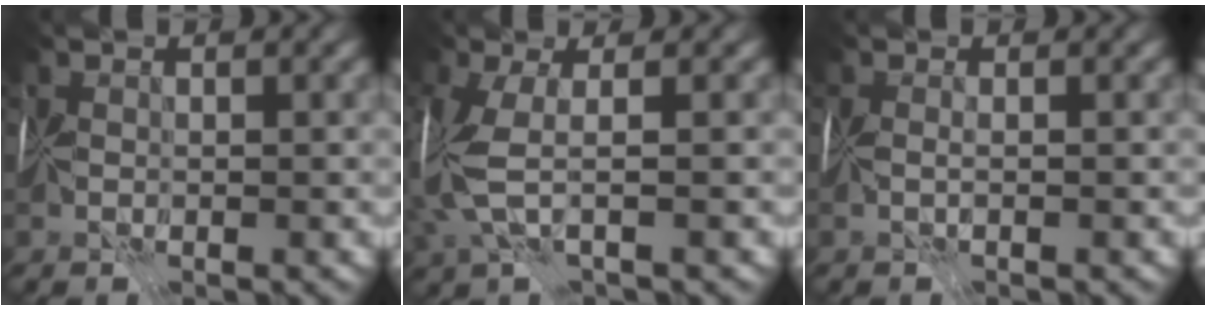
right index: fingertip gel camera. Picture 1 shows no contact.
{"total": 4.5, "force": [-0.1, 1.6, 4.2], "torque": [-0.112, 0.004, -0.005]}
{"total": 0.9, "force": [0.0, 0.1, 0.9], "torque": [-0.013, -0.005, 0.003]}